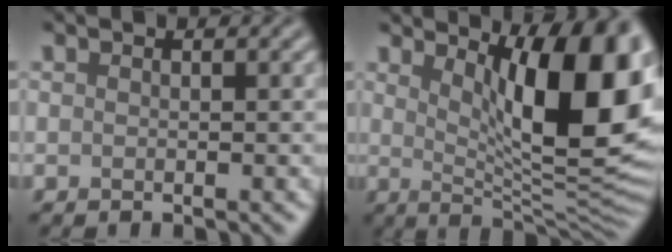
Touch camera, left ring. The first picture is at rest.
{"total": 13.6, "force": [4.4, 4.2, 12.1], "torque": [-0.134, -0.008, 0.068]}